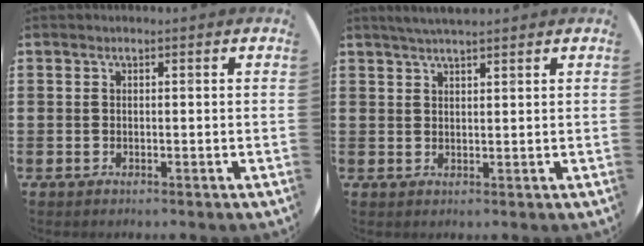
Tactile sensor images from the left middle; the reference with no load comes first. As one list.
[{"total": 2.6, "force": [2.4, 0.1, 1.0], "torque": [-0.022, 0.003, 0.044]}]